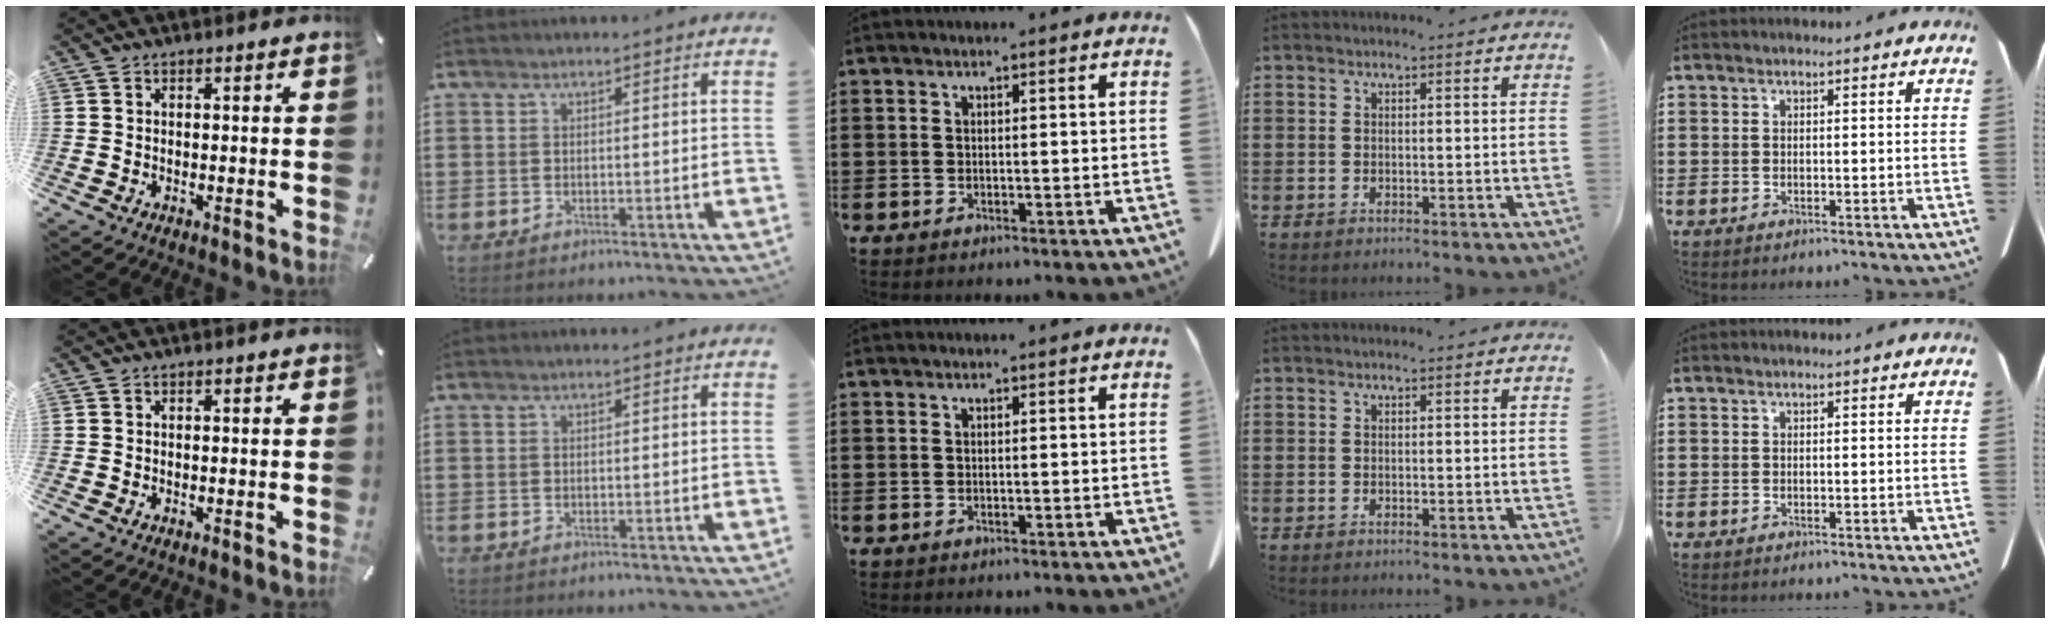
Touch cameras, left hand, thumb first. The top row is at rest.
{}